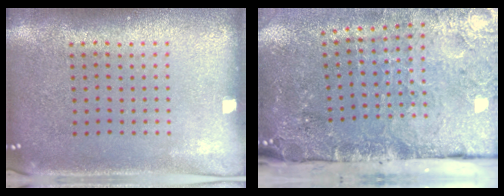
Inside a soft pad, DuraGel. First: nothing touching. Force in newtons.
{"total": 4.7, "press": 3.7, "slide": 2.8}